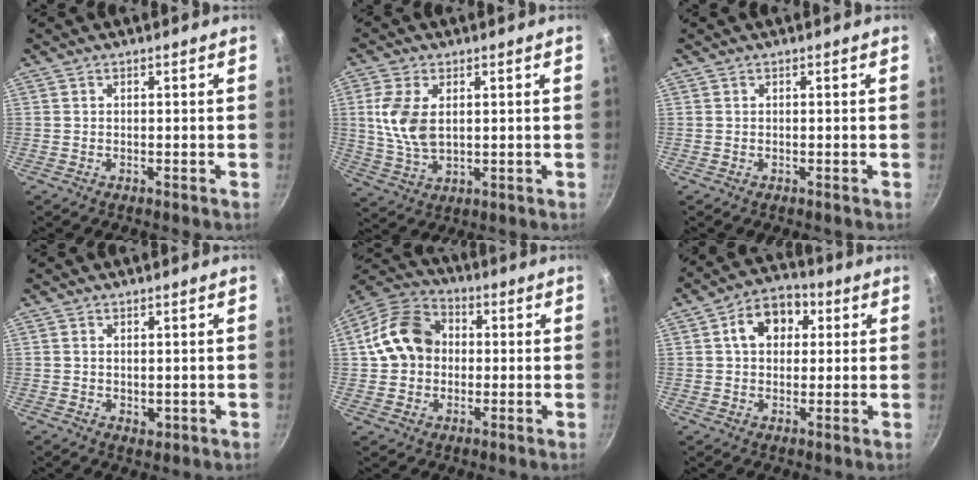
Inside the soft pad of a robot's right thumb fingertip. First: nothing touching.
{"total": 9.2, "force": [1.8, 5.3, 7.2], "torque": [-0.146, -0.011, 0.038]}
{"total": 0.0}
{"total": 2.0, "force": [0.4, 1.4, 1.3], "torque": [-0.018, -0.002, 0.007]}
{"total": 13.1, "force": [0.9, 10.7, 7.6], "torque": [-0.109, 0.027, 0.000]}
{"total": 9.9, "force": [2.7, 7.3, 6.1], "torque": [-0.061, 0.014, 0.028]}